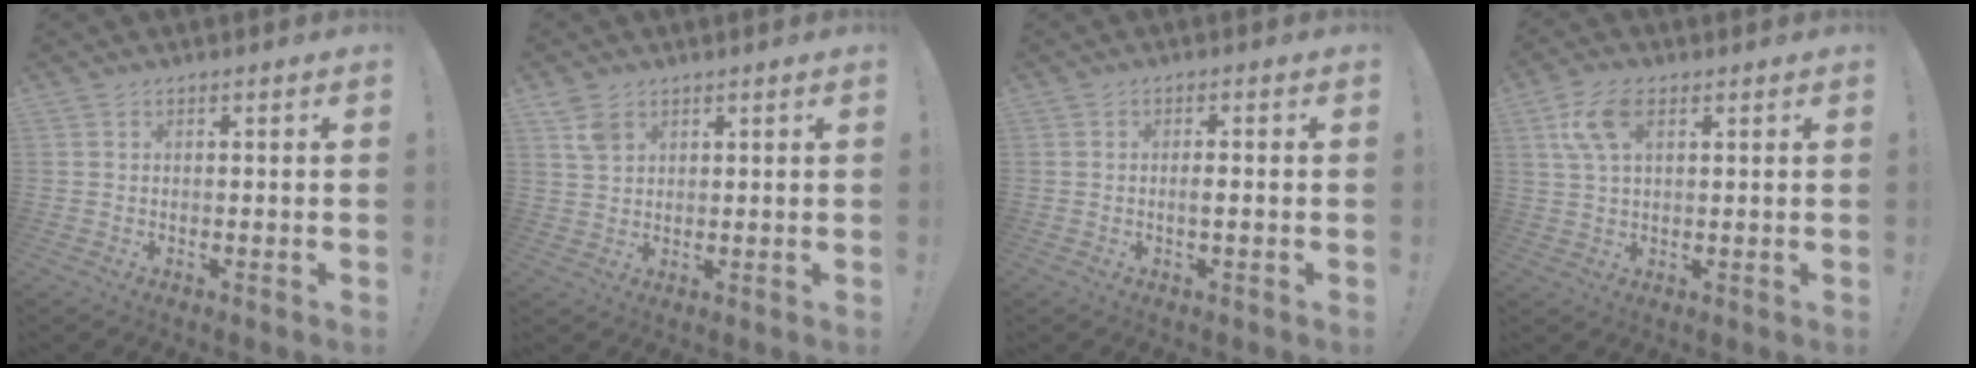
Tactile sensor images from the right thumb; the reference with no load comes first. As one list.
[{"total": 4.5, "force": [2.8, 2.7, 2.3], "torque": [-0.041, -0.008, 0.055]}, {"total": 2.4, "force": [-0.5, 0.3, 2.3], "torque": [-0.039, 0.002, -0.012]}, {"total": 8.7, "force": [3.3, 4.4, 6.7], "torque": [-0.134, 0.001, 0.061]}]